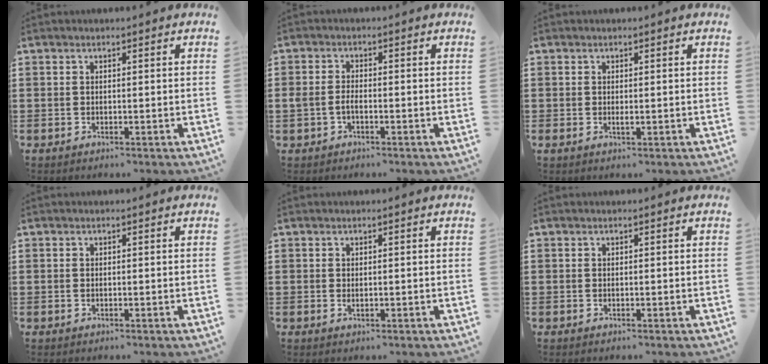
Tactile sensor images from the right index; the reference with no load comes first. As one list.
[{"total": 1.9, "force": [-0.7, 1.0, 1.5], "torque": [-0.037, 0.000, -0.016]}, {"total": 0.7, "force": [0.0, 0.1, 0.7], "torque": [-0.014, -0.002, -0.001]}, {"total": 0.0}, {"total": 0.6, "force": [0.1, 0.3, 0.5], "torque": [-0.010, 0.002, 0.001]}, {"total": 0.0}]